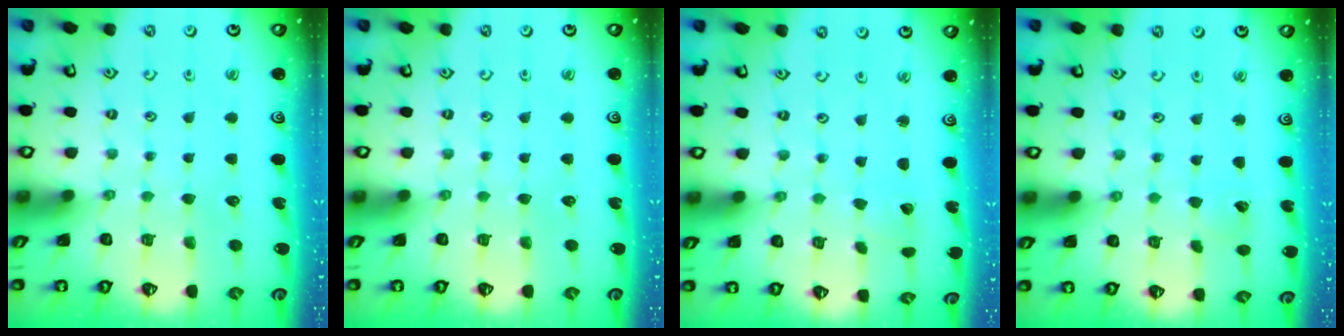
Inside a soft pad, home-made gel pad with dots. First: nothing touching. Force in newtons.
{"total": 0.0}
{"total": 1.3, "press": 1.3, "slide": 0.0}
{"total": 2.8, "press": 2.8, "slide": 0.2}